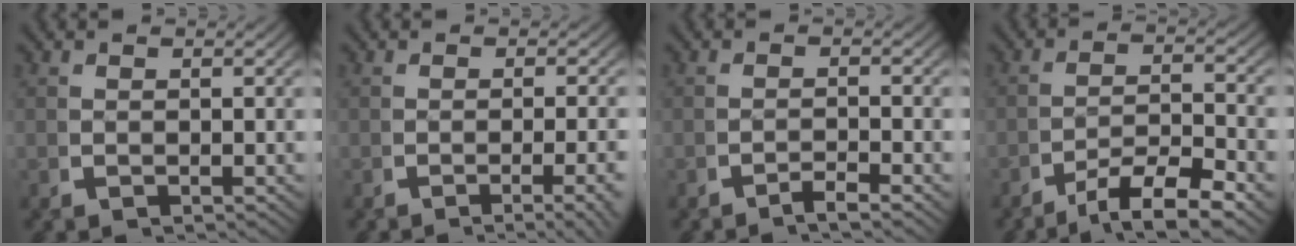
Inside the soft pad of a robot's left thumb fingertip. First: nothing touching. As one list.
[{"total": 3.5, "force": [-1.7, 0.5, 3.0], "torque": [-0.045, -0.001, -0.027]}, {"total": 1.6, "force": [-1.2, -0.1, 0.9], "torque": [-0.016, 0.000, -0.028]}, {"total": 5.9, "force": [-3.0, 2.7, 4.4], "torque": [-0.070, -0.017, -0.042]}]